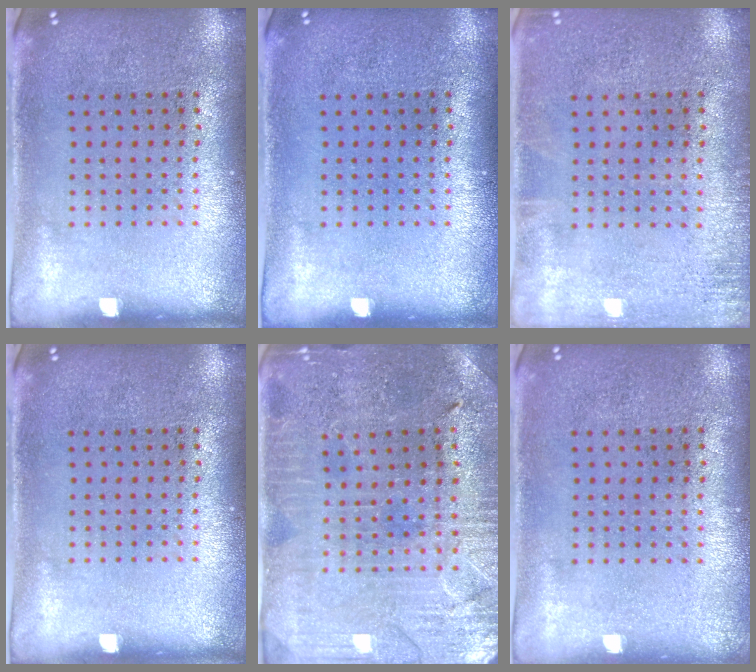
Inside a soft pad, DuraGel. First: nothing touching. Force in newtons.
{"total": 0.0}
{"total": 1.4, "press": 1.4, "slide": 0.2}
{"total": 0.0}
{"total": 1.5, "press": 1.4, "slide": 0.2}
{"total": 0.0}